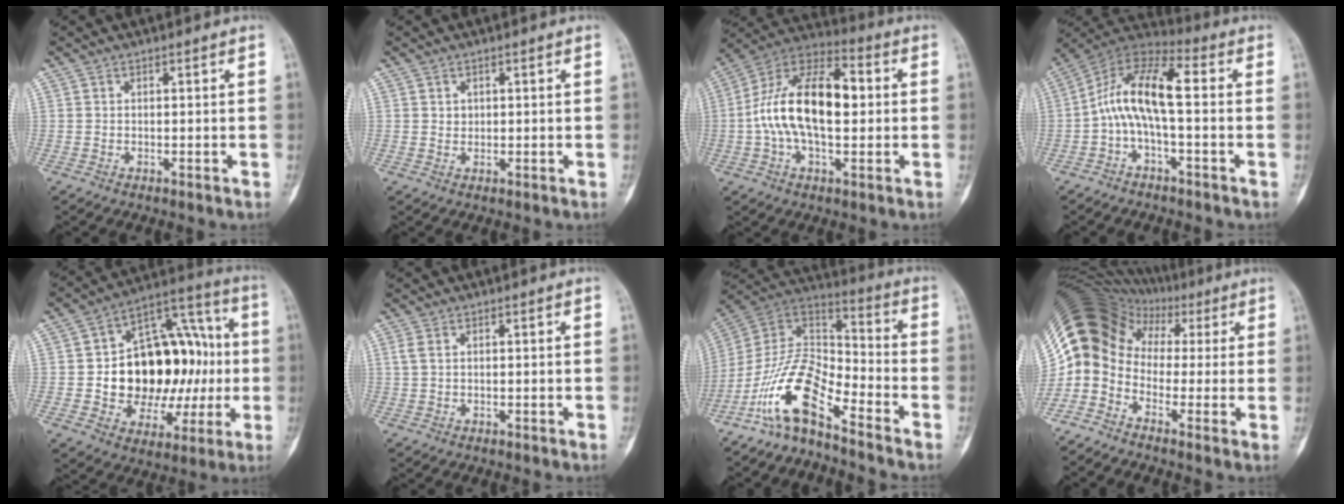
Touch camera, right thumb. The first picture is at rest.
{"total": 1.2, "force": [0.4, 1.0, 0.4], "torque": [0.002, -0.001, 0.007]}
{"total": 18.9, "force": [0.6, 9.9, 16.1], "torque": [-0.281, 0.036, 0.004]}
{"total": 11.6, "force": [-1.2, 4.2, 10.8], "torque": [-0.206, 0.056, -0.035]}
{"total": 24.6, "force": [-0.5, 16.7, 18.1], "torque": [-0.217, 0.038, 0.006]}
{"total": 1.9, "force": [0.7, 1.1, 1.3], "torque": [-0.038, 0.008, 0.020]}
{"total": 13.7, "force": [-9.3, 4.7, 8.9], "torque": [-0.164, 0.092, -0.185]}
{"total": 12.4, "force": [-1.3, 10.4, 6.6], "torque": [-0.110, 0.069, -0.037]}